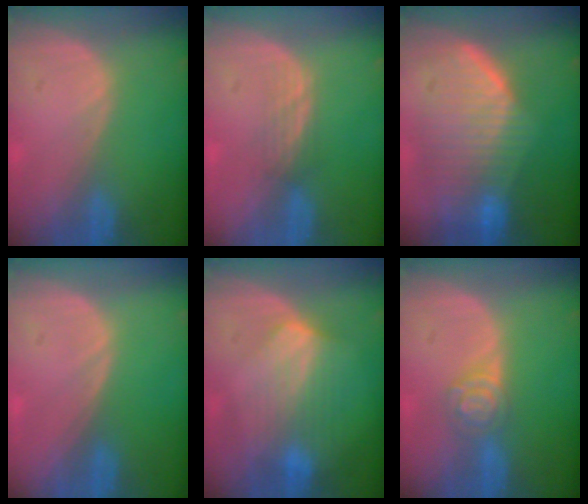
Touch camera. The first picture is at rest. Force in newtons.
{"total": 2.2, "press": 2.1, "slide": 0.2}
{"total": 9.9, "press": 8.9, "slide": 4.2}
{"total": 0.0}
{"total": 7.4, "press": 6.6, "slide": 3.2}
{"total": 4.4, "press": 3.9, "slide": 1.9}